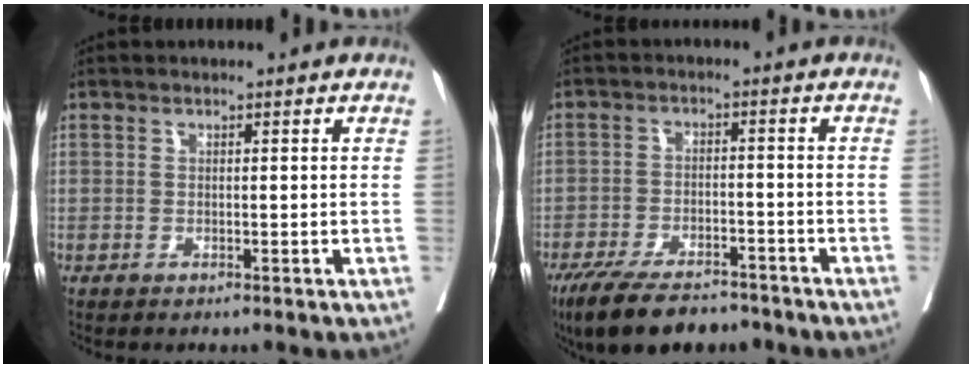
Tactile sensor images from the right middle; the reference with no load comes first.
{"total": 12.1, "force": [-9.7, 4.1, 6.1], "torque": [-0.102, -0.012, -0.155]}